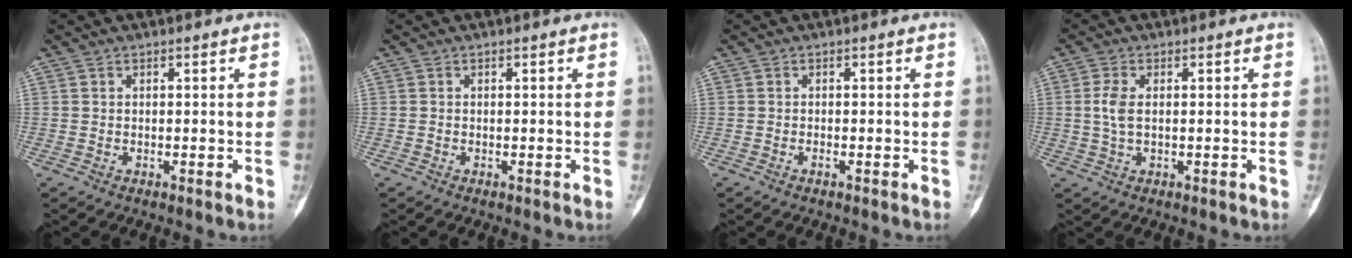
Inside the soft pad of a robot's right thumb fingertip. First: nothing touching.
{"total": 0.0}
{"total": 0.6, "force": [-0.4, 0.2, 0.4], "torque": [-0.010, 0.003, -0.007]}
{"total": 3.8, "force": [0.3, 1.9, 3.3], "torque": [-0.081, 0.003, 0.005]}